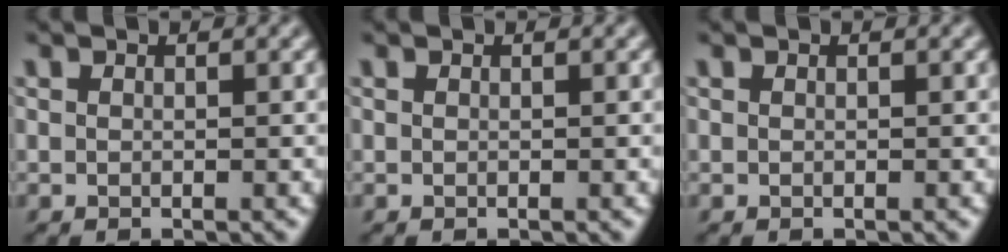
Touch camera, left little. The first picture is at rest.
{"total": 0.0}
{"total": 0.0}